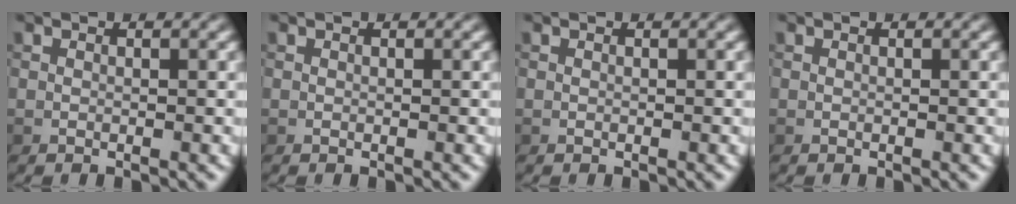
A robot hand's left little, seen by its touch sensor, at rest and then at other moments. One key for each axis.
{"total": 0.0}
{"total": 0.0}
{"total": 0.0}